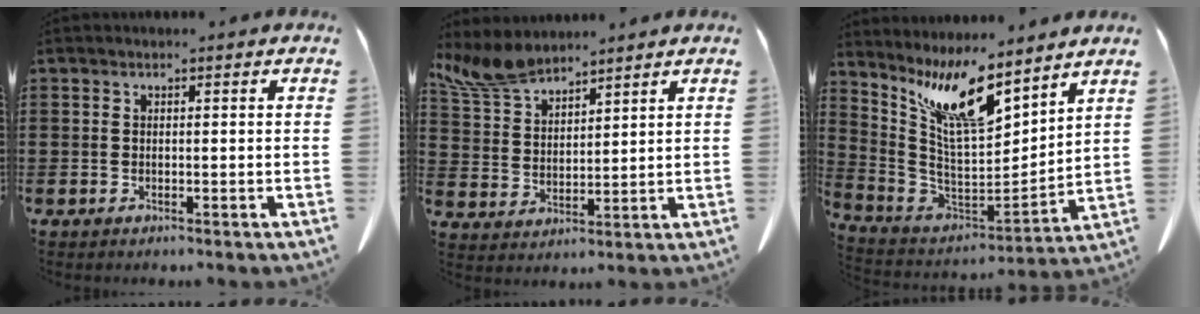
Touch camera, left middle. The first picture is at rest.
{"total": 7.3, "force": [6.2, 2.5, 2.9], "torque": [-0.083, -0.020, 0.116]}
{"total": 11.7, "force": [8.2, 2.7, 7.9], "torque": [-0.179, -0.036, 0.145]}